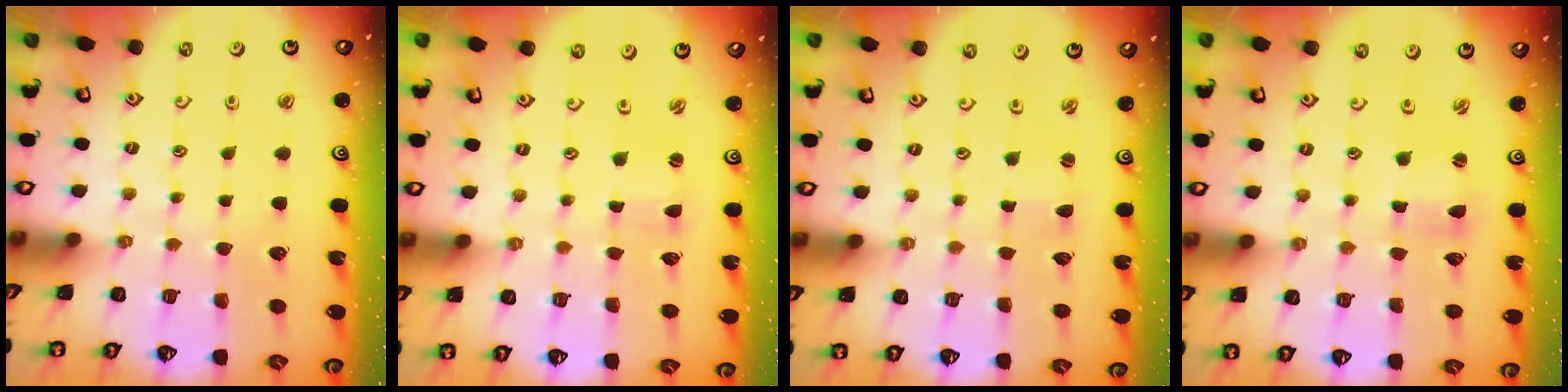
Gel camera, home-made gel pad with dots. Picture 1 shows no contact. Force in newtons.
{"total": 1.2, "press": 1.2, "slide": 0.3}
{"total": 1.0, "press": 1.0, "slide": 0.2}
{"total": 1.7, "press": 1.7, "slide": 0.3}